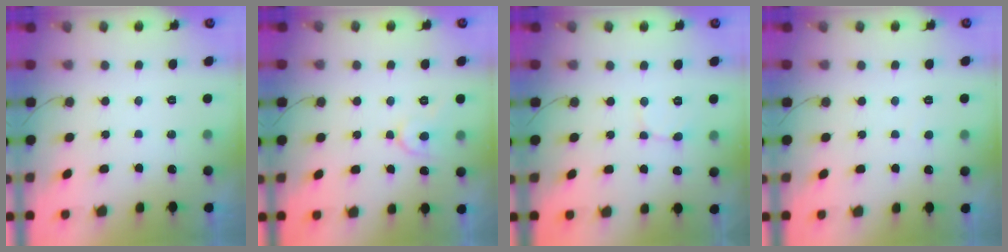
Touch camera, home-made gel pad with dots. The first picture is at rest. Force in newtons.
{"total": 7.0, "press": 6.9, "slide": 0.8}
{"total": 2.5, "press": 2.5, "slide": 0.3}
{"total": 1.7, "press": 1.7, "slide": 0.1}